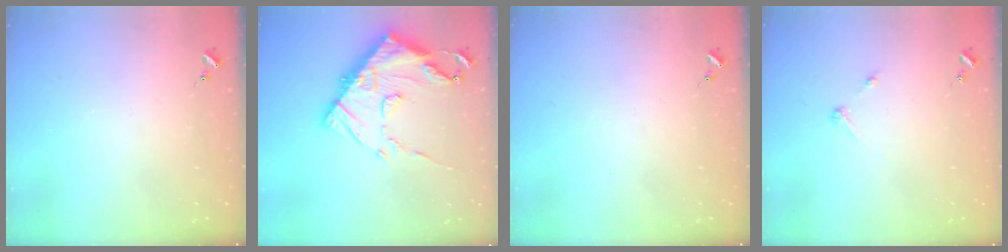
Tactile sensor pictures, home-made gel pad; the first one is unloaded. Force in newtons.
{"total": 20.8, "press": 20.7, "slide": 2.0}
{"total": 0.0}
{"total": 2.7, "press": 2.7, "slide": 0.3}